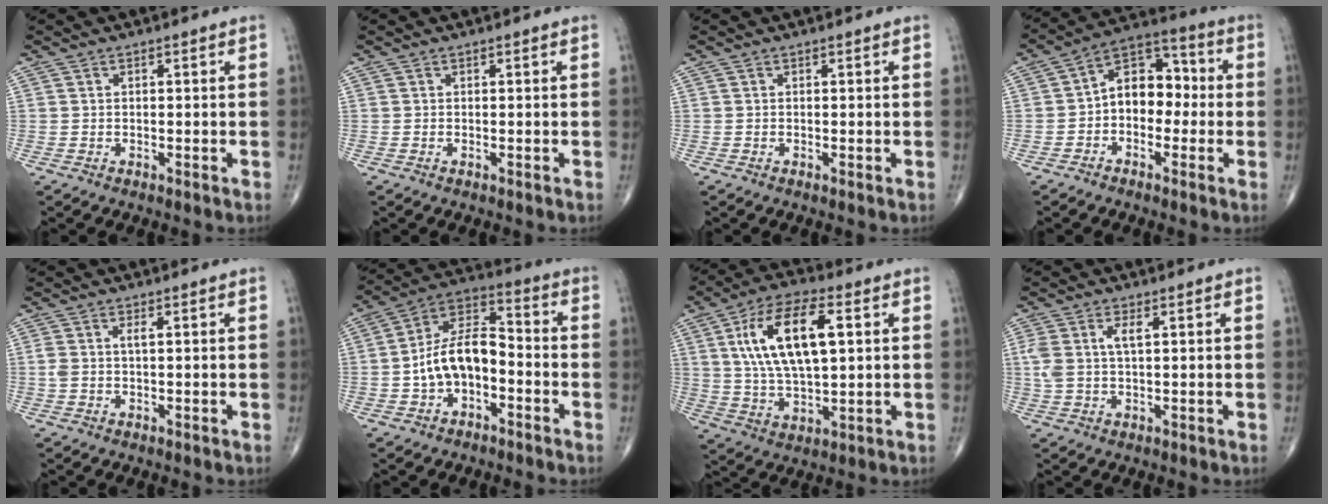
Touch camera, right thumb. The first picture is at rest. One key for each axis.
{"total": 0.0}
{"total": 0.0}
{"total": 10.4, "fx": -1.0, "fy": 7.3, "fz": 7.4, "tx": -0.079, "ty": 0.045, "tz": -0.035}
{"total": 2.0, "fx": 0.4, "fy": 0.7, "fz": 1.8, "tx": -0.050, "ty": 0.013, "tz": 0.009}
{"total": 12.2, "fx": -2.8, "fy": 7.1, "fz": 9.5, "tx": -0.157, "ty": 0.051, "tz": -0.060}
{"total": 16.5, "fx": 4.1, "fy": 7.1, "fz": 14.4, "tx": -0.262, "ty": 0.003, "tz": 0.075}
{"total": 4.7, "fx": 1.3, "fy": 2.0, "fz": 4.0, "tx": -0.101, "ty": 0.013, "tz": 0.030}